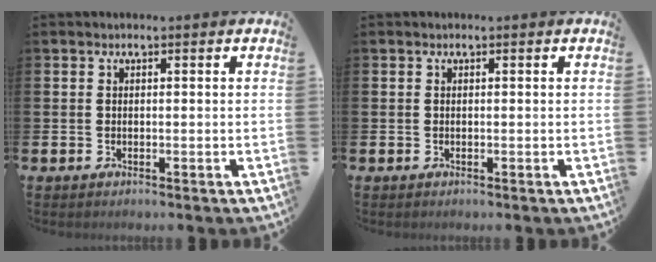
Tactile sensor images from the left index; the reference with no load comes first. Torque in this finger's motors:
{"motor_torque": [0.00, 0.00, 0.00, 0.00]}